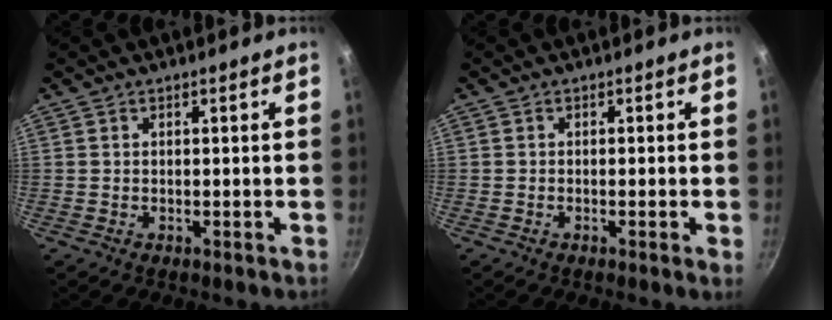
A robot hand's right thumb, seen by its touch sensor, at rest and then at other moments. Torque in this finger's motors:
{"motor_torque": [-0.20, 0.11, -0.07, -0.09, 0.06]}